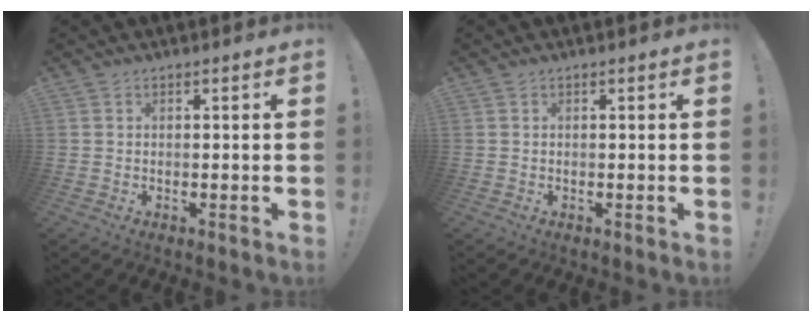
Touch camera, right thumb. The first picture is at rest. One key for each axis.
{"total": 0.0}